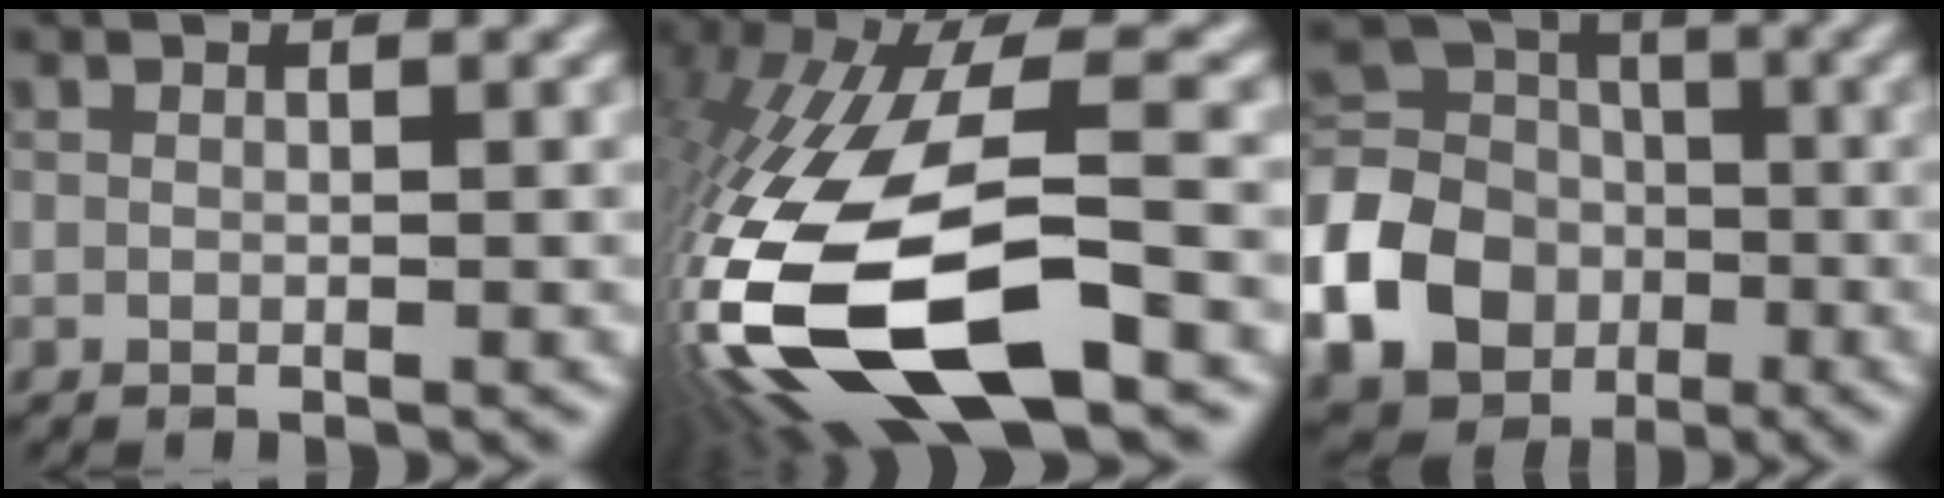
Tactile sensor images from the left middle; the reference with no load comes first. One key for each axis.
{"total": 17.0, "fx": -5.8, "fy": 5.7, "fz": 14.9, "tx": -0.318, "ty": -0.014, "tz": -0.107}
{"total": 10.8, "fx": -3.6, "fy": 8.7, "fz": 5.2, "tx": -0.134, "ty": -0.003, "tz": -0.085}